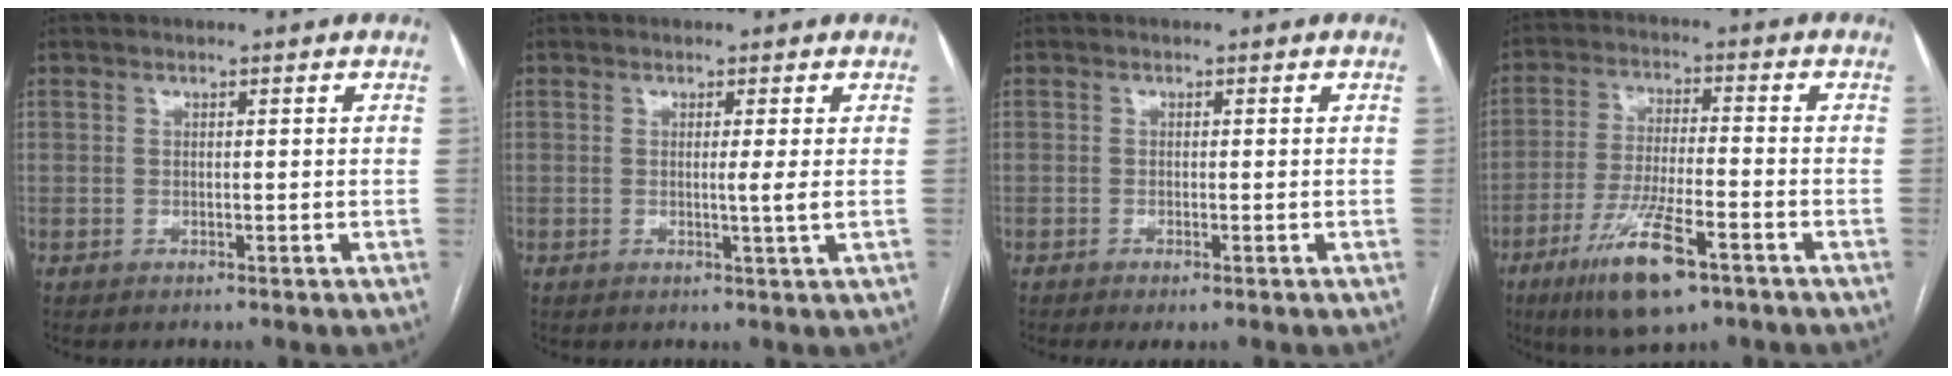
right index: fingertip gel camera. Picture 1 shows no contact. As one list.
[{"total": 1.9, "force": [0.1, -0.6, 1.8], "torque": [-0.028, -0.005, 0.000]}, {"total": 1.4, "force": [-0.9, 0.2, 1.1], "torque": [-0.017, -0.004, -0.013]}, {"total": 12.0, "force": [-6.9, 2.4, 9.6], "torque": [-0.188, -0.020, -0.117]}]